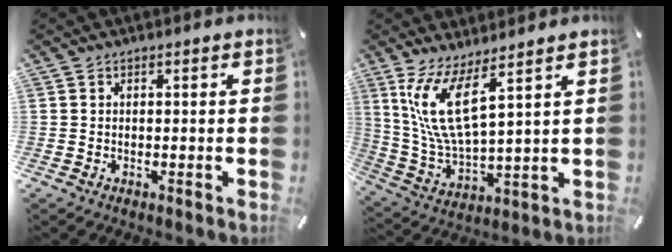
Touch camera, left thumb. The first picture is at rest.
{"total": 12.8, "force": [6.7, 3.8, 10.2], "torque": [-0.238, -0.026, 0.119]}